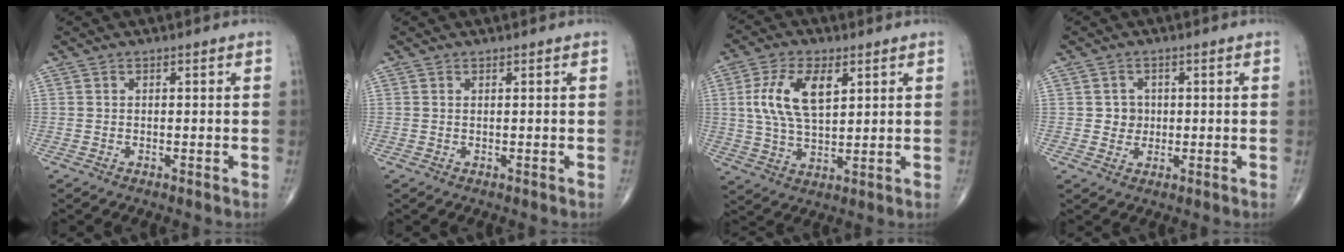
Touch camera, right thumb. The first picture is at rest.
{"total": 0.0}
{"total": 11.8, "force": [3.4, 5.9, 9.6], "torque": [-0.185, -0.004, 0.066]}
{"total": 3.1, "force": [0.1, 2.9, 1.0], "torque": [0.004, 0.005, 0.001]}